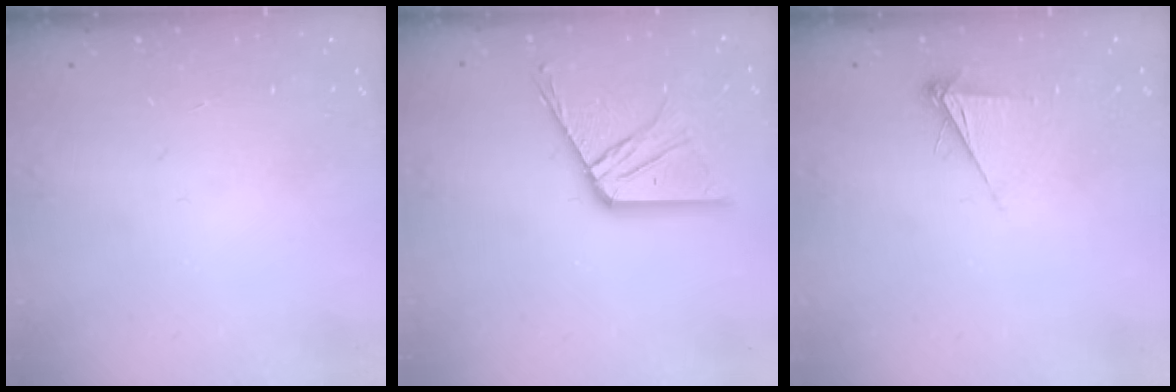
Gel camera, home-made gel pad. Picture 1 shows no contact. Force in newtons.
{"total": 14.7, "press": 14.7, "slide": 1.4}
{"total": 5.1, "press": 5.0, "slide": 0.6}